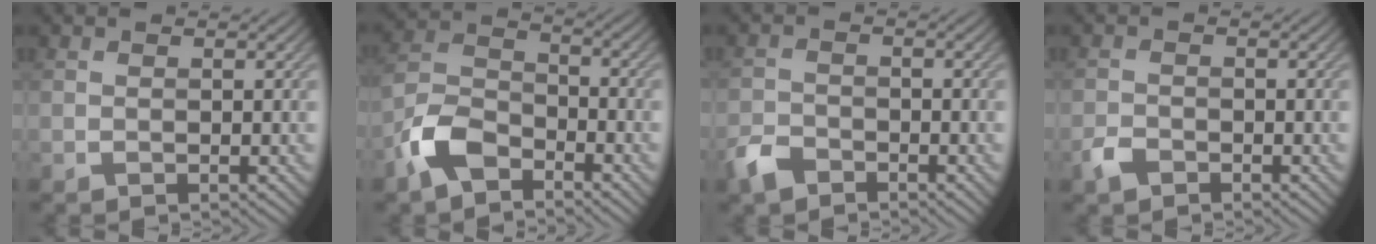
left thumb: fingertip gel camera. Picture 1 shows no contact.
{"total": 7.5, "force": [-4.9, 3.7, 4.2], "torque": [-0.093, 0.002, -0.117]}
{"total": 3.4, "force": [-2.6, 1.7, 1.3], "torque": [-0.030, -0.005, -0.062]}
{"total": 2.1, "force": [-1.5, 1.1, 0.9], "torque": [-0.019, -0.001, -0.035]}